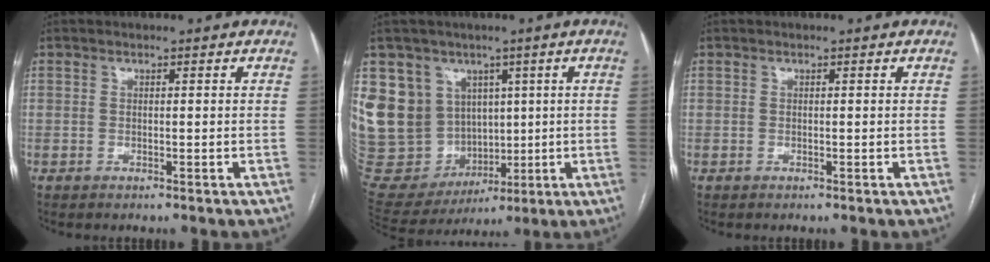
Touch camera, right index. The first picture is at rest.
{"total": 18.5, "force": [5.1, 16.5, 6.5], "torque": [-0.170, 0.056, 0.134]}
{"total": 0.0}